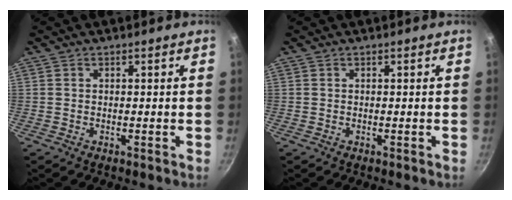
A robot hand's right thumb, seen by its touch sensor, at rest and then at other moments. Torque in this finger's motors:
{"motor_torque": [0.00, 0.00, 0.00, 0.00, 0.00]}